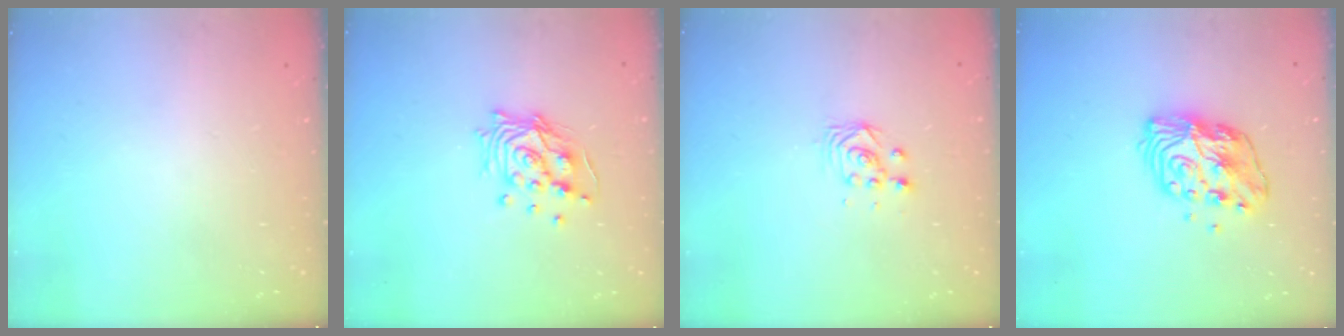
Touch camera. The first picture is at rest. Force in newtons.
{"total": 12.8, "press": 12.8, "slide": 1.3}
{"total": 3.0, "press": 2.9, "slide": 0.3}
{"total": 11.7, "press": 11.6, "slide": 0.9}